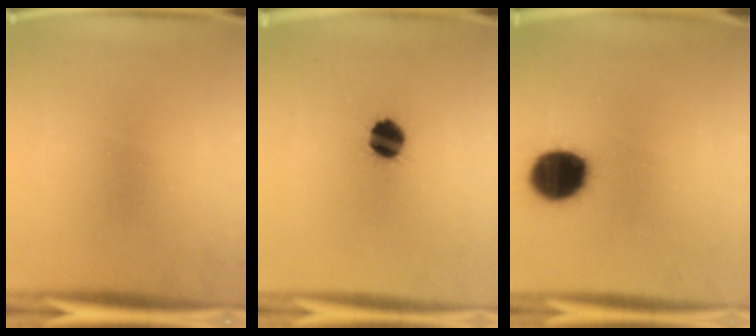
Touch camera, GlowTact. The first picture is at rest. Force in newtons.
{"total": 8.2}
{"total": 15.1}